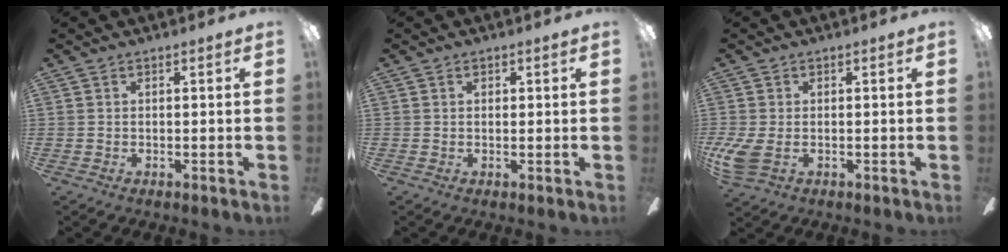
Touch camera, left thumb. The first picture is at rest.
{"total": 0.8, "force": [0.2, 0.6, 0.6], "torque": [-0.004, 0.001, 0.001]}
{"total": 5.8, "force": [-1.1, 3.7, 4.3], "torque": [-0.094, -0.005, -0.022]}